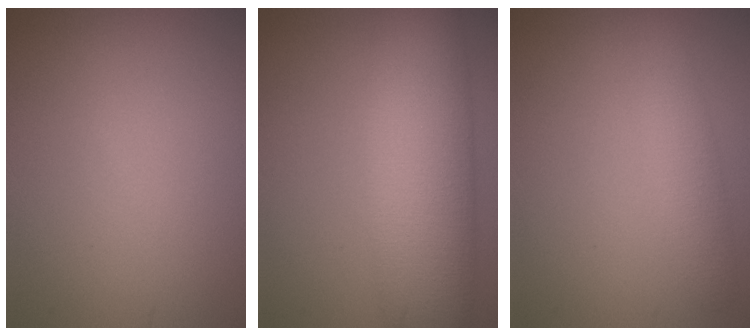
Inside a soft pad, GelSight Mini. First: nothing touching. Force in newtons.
{"total": 11.1, "press": 11.1, "slide": 0.6}
{"total": 2.8, "press": 2.8, "slide": 0.1}